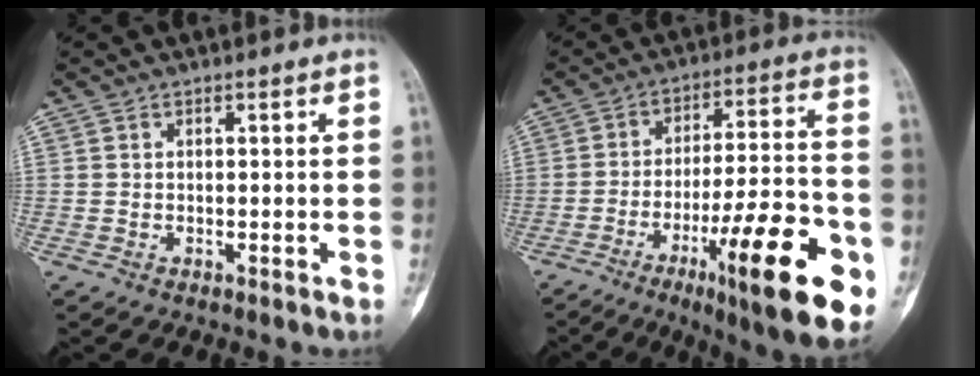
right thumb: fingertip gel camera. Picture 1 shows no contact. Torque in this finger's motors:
{"motor_torque": [1.07, 1.26, 1.75, -1.02, 0.19]}